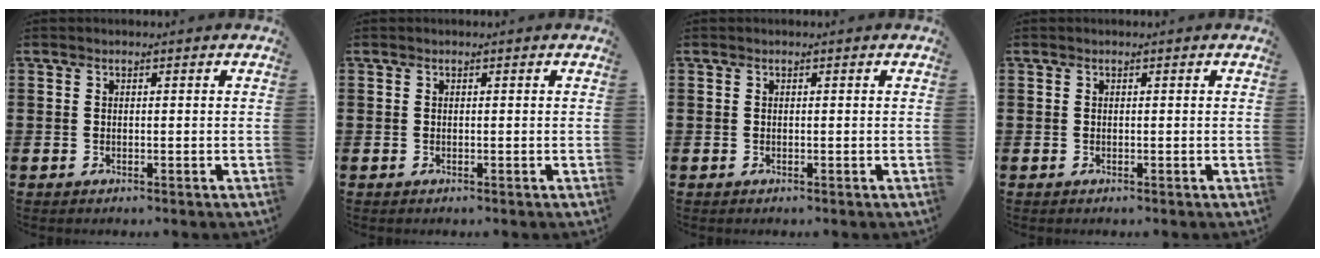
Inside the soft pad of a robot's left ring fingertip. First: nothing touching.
{"total": 0.0}
{"total": 0.0}
{"total": 0.0}